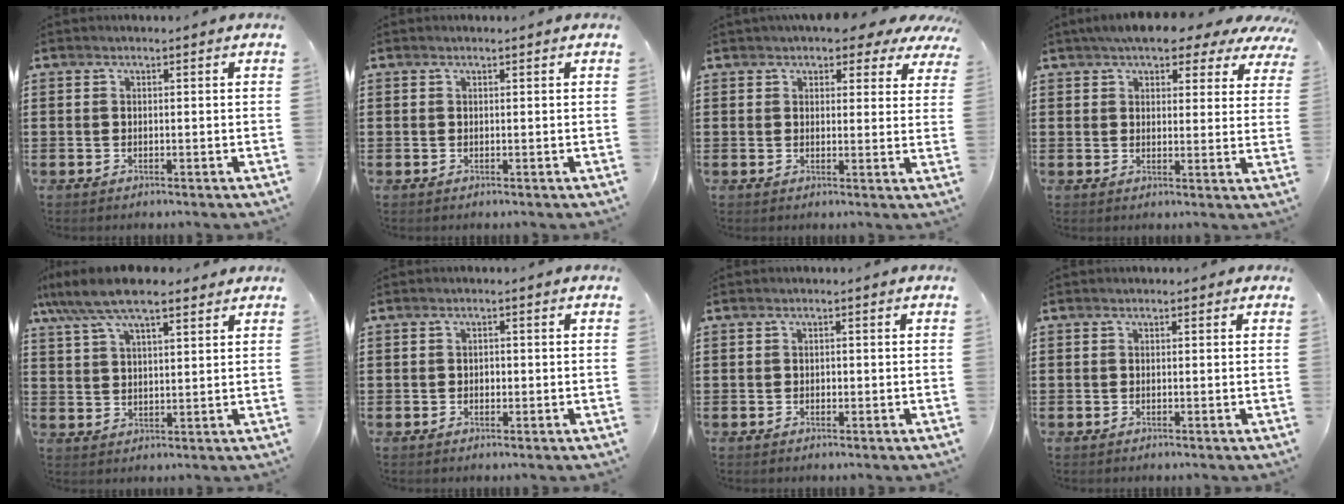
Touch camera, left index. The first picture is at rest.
{"total": 0.0}
{"total": 4.0, "force": [3.3, 1.8, 1.3], "torque": [-0.025, -0.006, 0.056]}
{"total": 6.2, "force": [5.1, 2.2, 2.7], "torque": [-0.050, -0.015, 0.086]}
{"total": 8.5, "force": [6.6, 2.6, 4.6], "torque": [-0.108, -0.009, 0.121]}
{"total": 1.0, "force": [-0.1, 0.7, 0.7], "torque": [-0.015, 0.004, -0.003]}
{"total": 0.5, "force": [0.0, 0.4, 0.3], "torque": [-0.008, 0.003, -0.001]}
{"total": 0.6, "force": [0.1, 0.5, 0.2], "torque": [-0.004, 0.005, 0.001]}